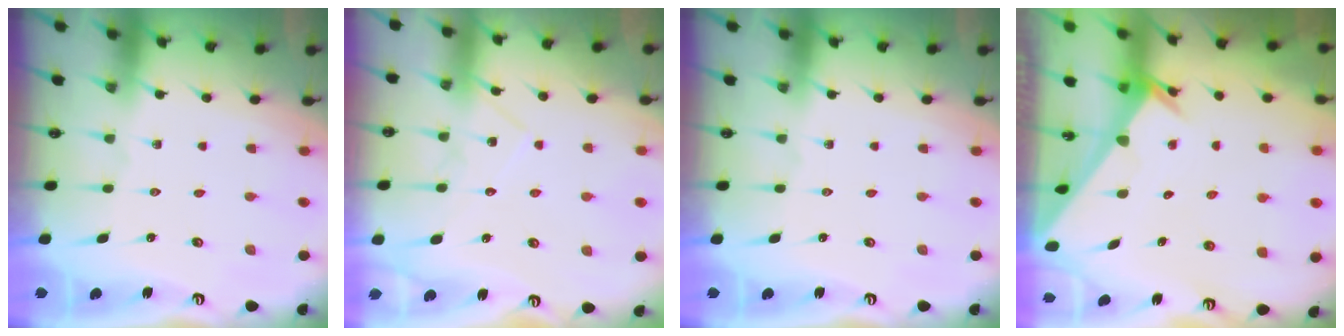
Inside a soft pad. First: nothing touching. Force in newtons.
{"total": 10.0, "press": 10.0, "slide": 0.7}
{"total": 0.0}
{"total": 3.3, "press": 3.3, "slide": 0.4}